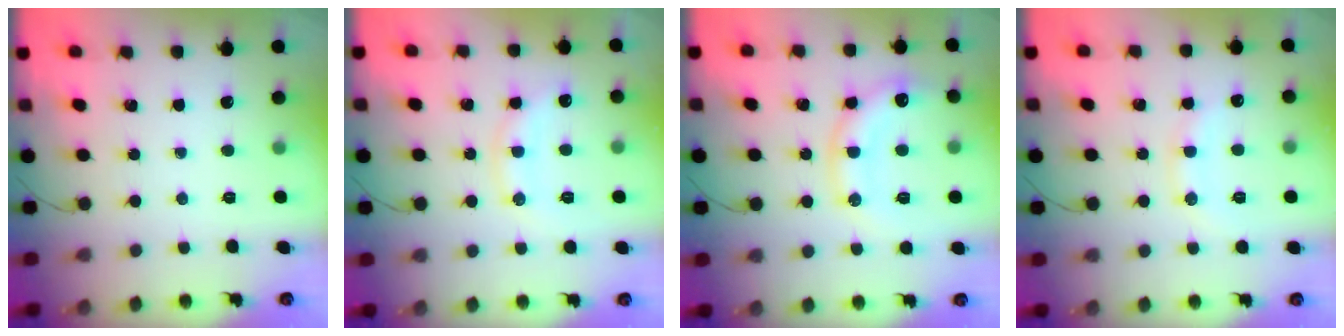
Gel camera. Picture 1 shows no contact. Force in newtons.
{"total": 11.2, "press": 11.2, "slide": 0.7}
{"total": 13.8, "press": 13.8, "slide": 1.2}
{"total": 9.8, "press": 9.7, "slide": 1.0}